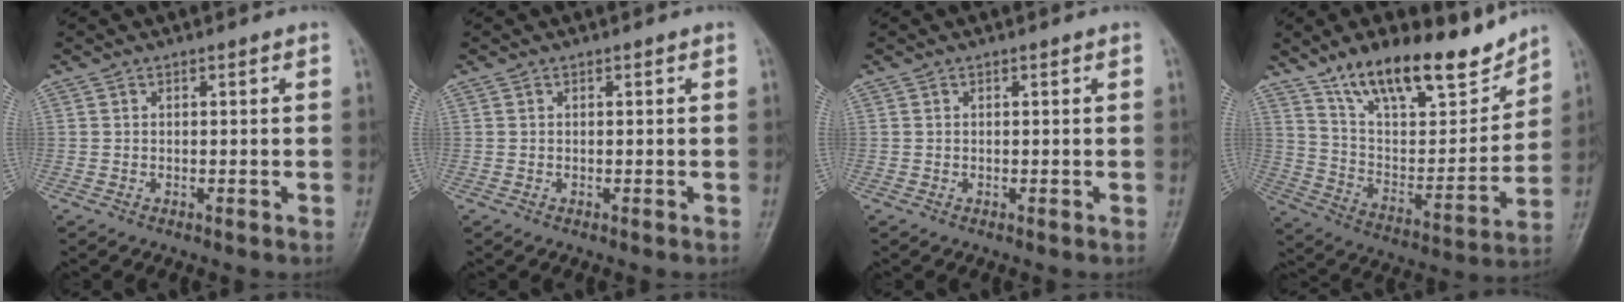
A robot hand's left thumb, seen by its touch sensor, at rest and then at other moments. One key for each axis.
{"total": 0.0}
{"total": 0.0}
{"total": 20.8, "fx": 15.3, "fy": 7.5, "fz": 11.9, "tx": -0.145, "ty": -0.078, "tz": 0.263}